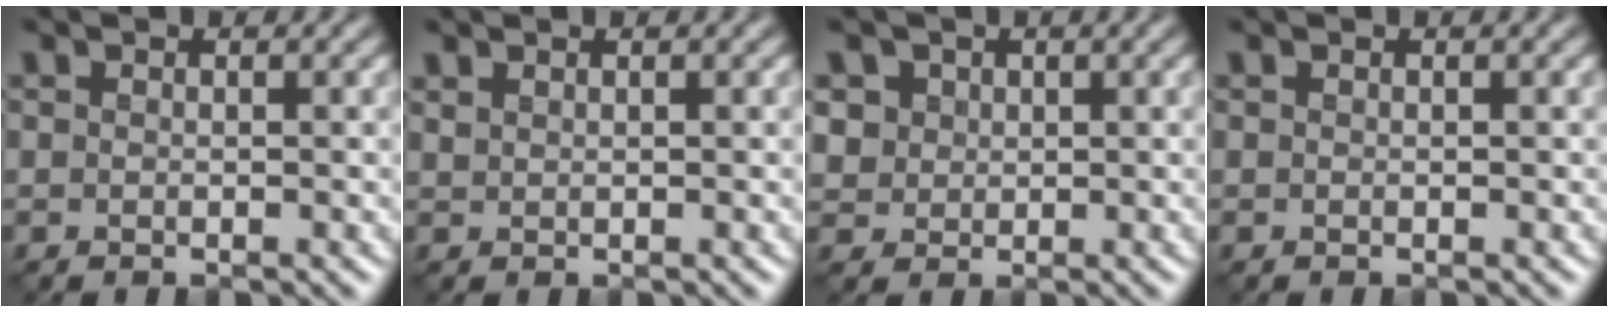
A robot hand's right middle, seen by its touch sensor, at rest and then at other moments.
{"total": 0.7, "force": [0.6, 0.2, 0.1], "torque": [-0.006, 0.000, 0.017]}
{"total": 2.9, "force": [1.3, 2.4, 0.9], "torque": [-0.034, 0.003, 0.036]}
{"total": 0.0}